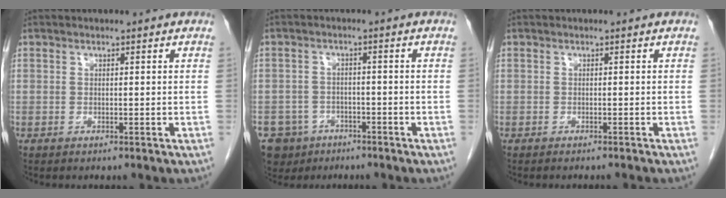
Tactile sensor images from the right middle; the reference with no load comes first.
{"total": 7.1, "force": [-4.5, 5.3, 1.0], "torque": [-0.023, 0.006, -0.069]}
{"total": 2.4, "force": [-2.2, -0.3, 1.0], "torque": [-0.012, 0.002, -0.027]}